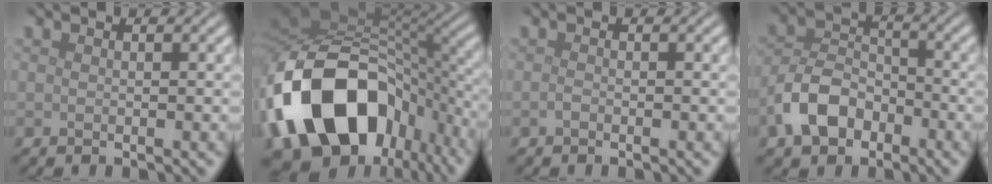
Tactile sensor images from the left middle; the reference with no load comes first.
{"total": 17.5, "force": [-6.5, 12.4, 10.5], "torque": [-0.203, -0.018, -0.105]}
{"total": 0.5, "force": [-0.3, 0.2, 0.3], "torque": [-0.007, -0.001, -0.007]}
{"total": 5.7, "force": [-2.9, 3.8, 3.0], "torque": [-0.057, 0.003, -0.062]}